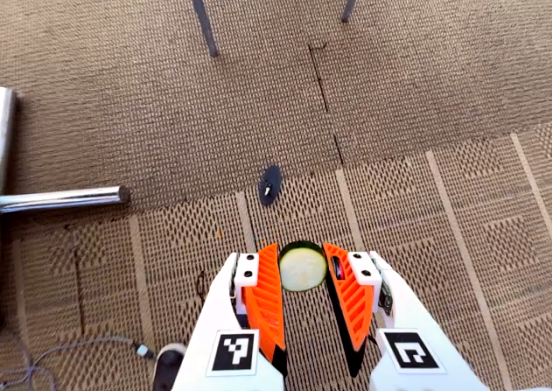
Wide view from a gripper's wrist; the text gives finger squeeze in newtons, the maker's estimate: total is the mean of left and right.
{"total": 7.5, "left": 7.4, "right": 7.7}